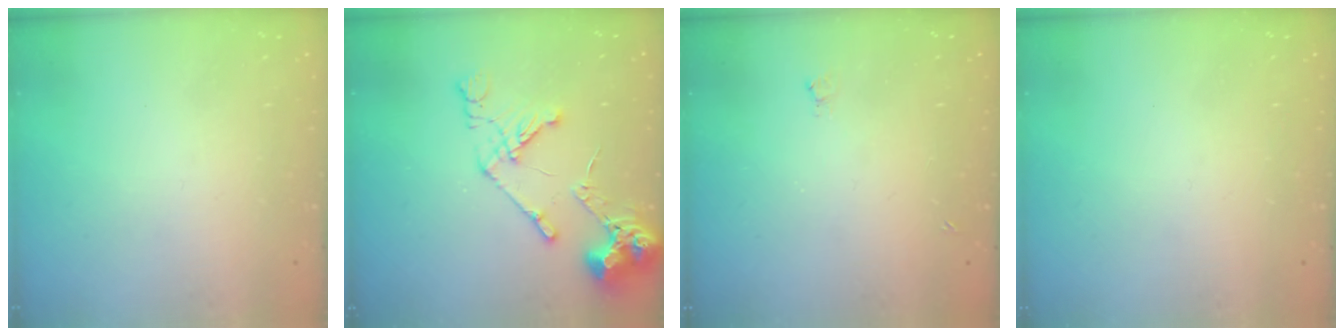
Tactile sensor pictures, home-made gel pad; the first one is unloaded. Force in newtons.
{"total": 14.1, "press": 14.0, "slide": 1.8}
{"total": 2.4, "press": 2.4, "slide": 0.5}
{"total": 0.0}